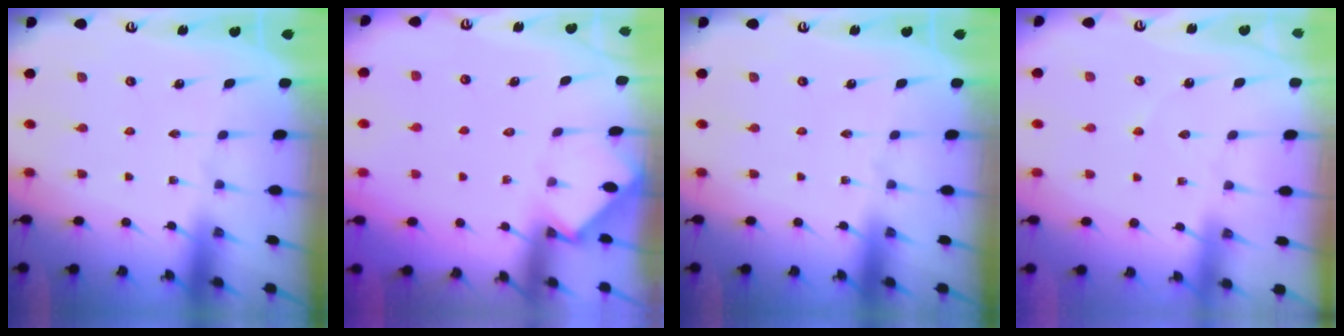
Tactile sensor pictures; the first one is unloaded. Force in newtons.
{"total": 2.6, "press": 2.6, "slide": 0.4}
{"total": 0.0}
{"total": 2.0, "press": 2.0, "slide": 0.2}